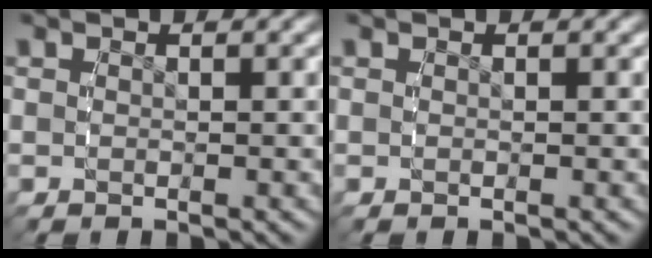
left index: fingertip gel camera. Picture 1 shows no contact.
{"total": 0.0}